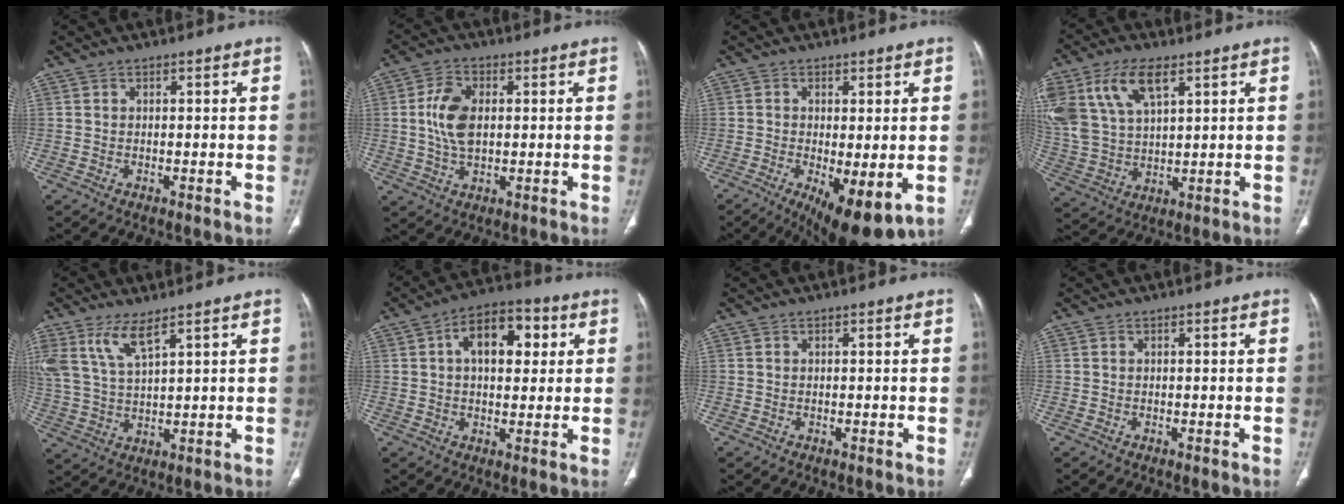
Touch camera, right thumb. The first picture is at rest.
{"total": 8.2, "force": [0.9, 4.9, 6.5], "torque": [-0.127, 0.001, 0.018]}
{"total": 11.8, "force": [-3.6, 4.3, 10.4], "torque": [-0.160, -0.021, -0.043]}
{"total": 16.2, "force": [7.7, 8.6, 11.4], "torque": [-0.240, -0.010, 0.156]}
{"total": 7.7, "force": [4.9, 2.1, 5.5], "torque": [-0.125, -0.018, 0.112]}
{"total": 11.9, "force": [3.2, 6.8, 9.2], "torque": [-0.114, 0.015, 0.044]}
{"total": 0.0}
{"total": 0.0}